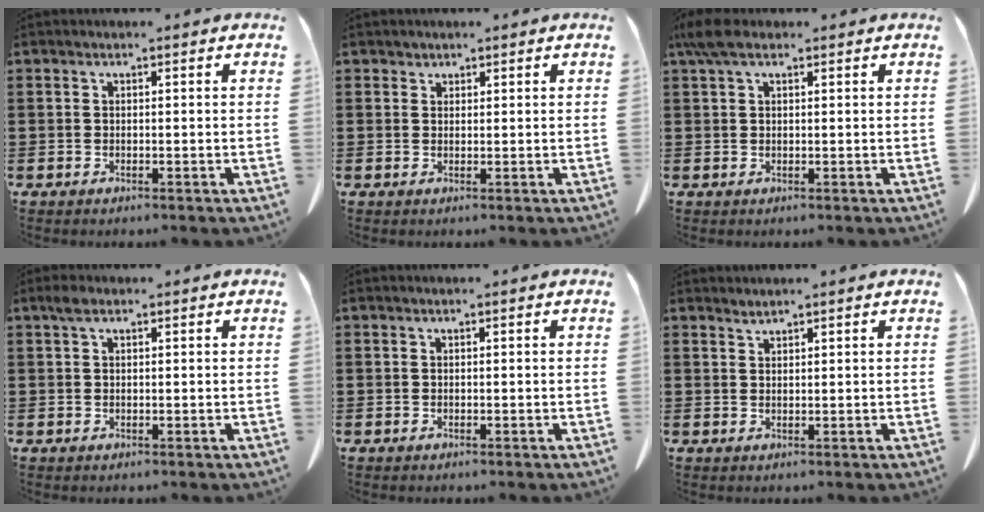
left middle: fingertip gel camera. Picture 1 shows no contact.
{"total": 1.1, "force": [1.0, 0.5, 0.0], "torque": [-0.003, 0.000, 0.020]}
{"total": 3.5, "force": [1.9, 1.5, 2.6], "torque": [-0.064, 0.004, 0.033]}
{"total": 1.6, "force": [0.7, 0.8, 1.2], "torque": [-0.027, 0.005, 0.012]}
{"total": 0.0}
{"total": 1.1, "force": [1.1, -0.1, 0.1], "torque": [-0.004, -0.004, 0.023]}